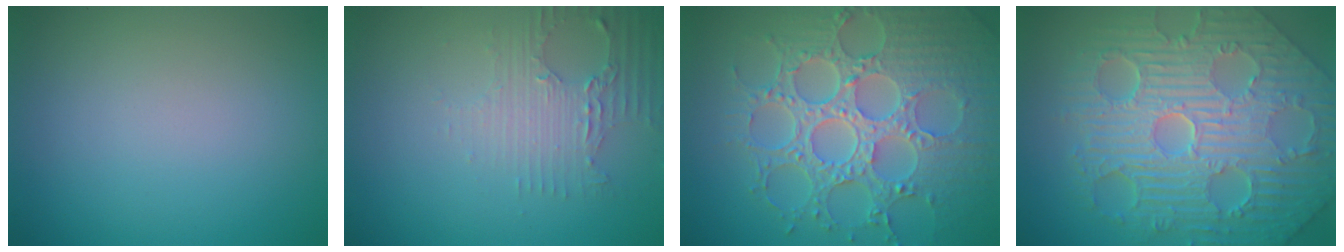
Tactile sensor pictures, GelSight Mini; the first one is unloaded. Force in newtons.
{"total": 2.9, "press": 2.5, "slide": 1.5}
{"total": 8.8, "press": 6.6, "slide": 5.7}
{"total": 11.8, "press": 7.7, "slide": 8.9}